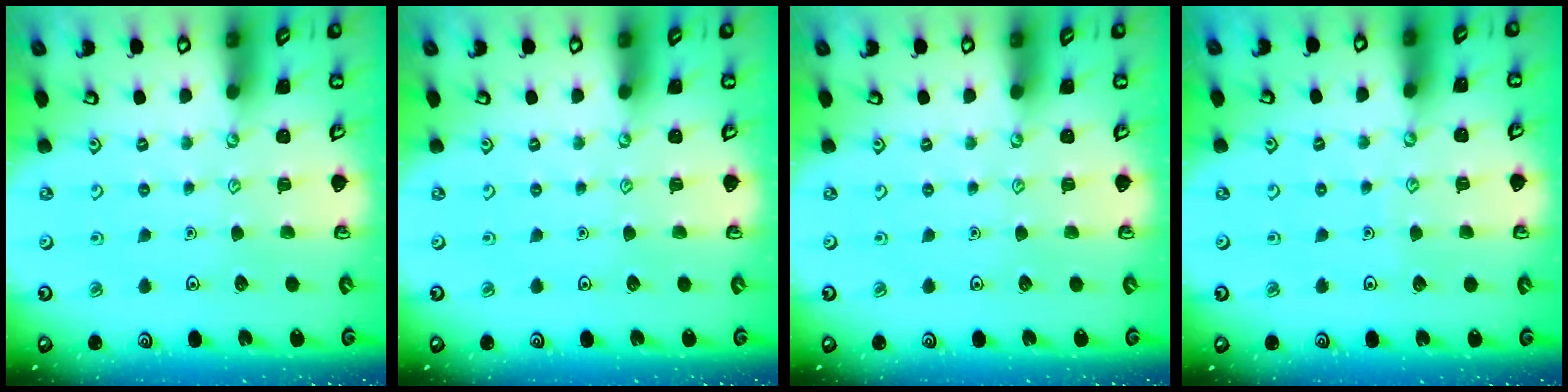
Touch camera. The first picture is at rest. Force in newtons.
{"total": 0.0}
{"total": 0.0}
{"total": 2.6, "press": 2.5, "slide": 0.3}